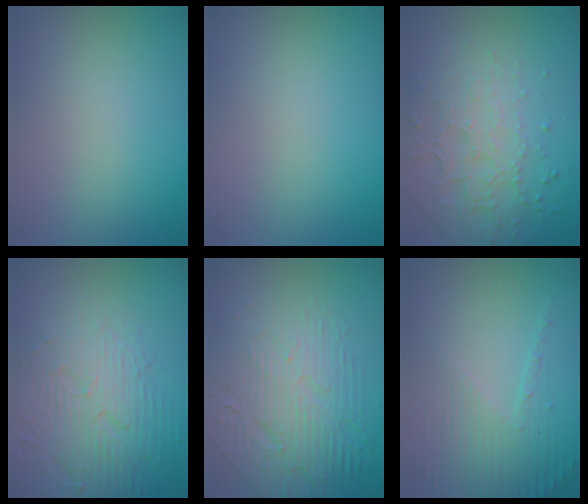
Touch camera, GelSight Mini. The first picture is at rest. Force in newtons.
{"total": 0.0}
{"total": 4.4, "press": 3.0, "slide": 3.2}
{"total": 4.5, "press": 4.3, "slide": 1.3}
{"total": 6.3, "press": 4.6, "slide": 4.3}
{"total": 5.3, "press": 3.1, "slide": 4.2}